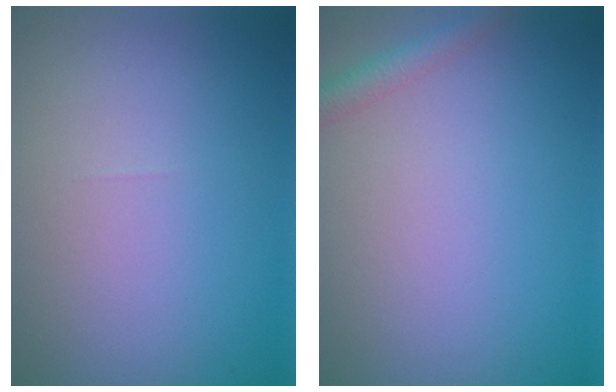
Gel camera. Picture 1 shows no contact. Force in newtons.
{"total": 1.8, "press": 1.8, "slide": 0.1}